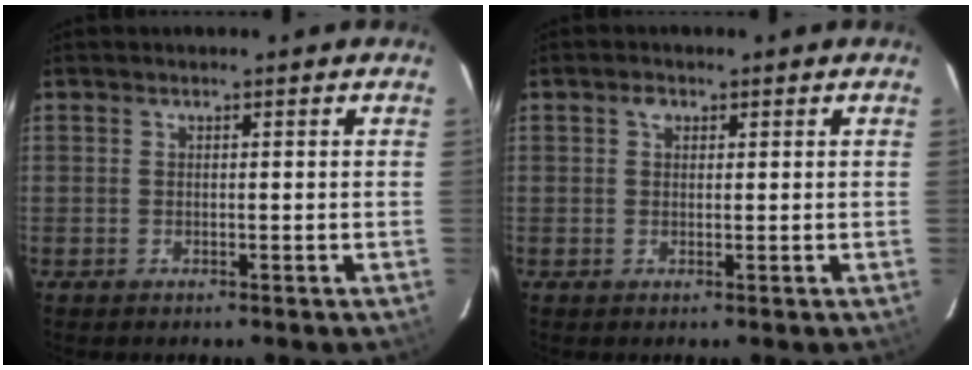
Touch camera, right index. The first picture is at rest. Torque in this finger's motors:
{"motor_torque": [0.17, -0.04, 0.07, 0.03]}